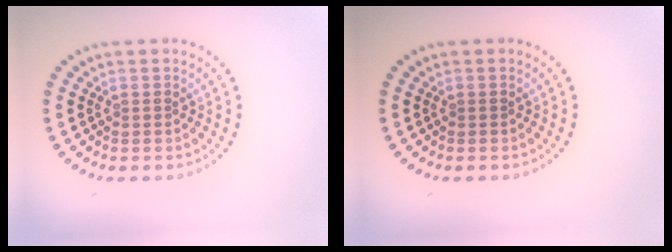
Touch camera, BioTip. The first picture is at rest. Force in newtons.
{"total": 0.0}